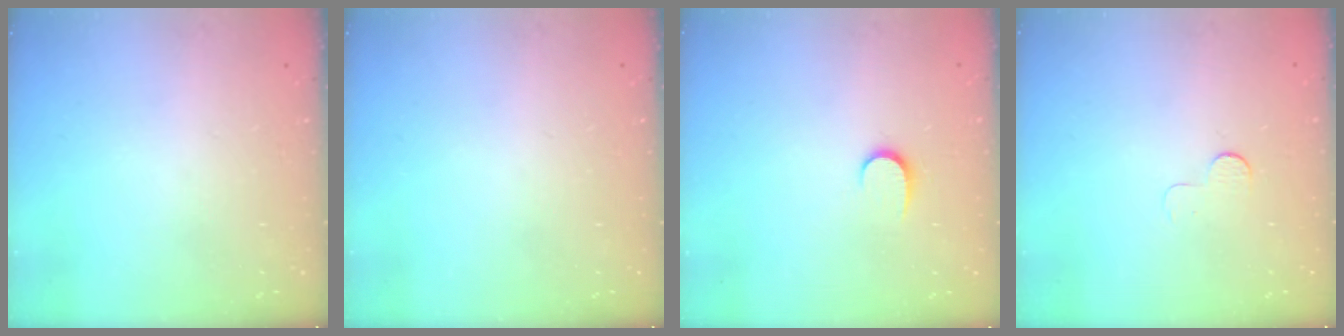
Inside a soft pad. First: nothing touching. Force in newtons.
{"total": 0.0}
{"total": 5.4, "press": 5.4, "slide": 0.6}
{"total": 3.2, "press": 3.1, "slide": 0.3}